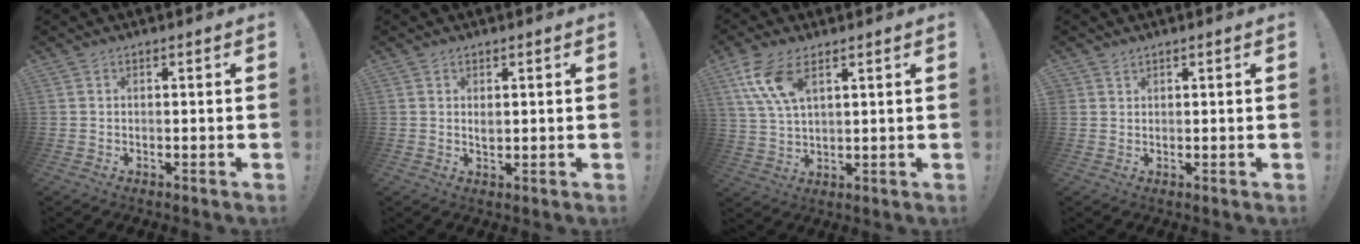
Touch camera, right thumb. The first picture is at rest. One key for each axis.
{"total": 1.5, "fx": 0.6, "fy": 1.0, "fz": 1.0, "tx": -0.012, "ty": -0.002, "tz": 0.009}
{"total": 10.4, "fx": 5.3, "fy": 4.9, "fz": 7.5, "tx": -0.159, "ty": -0.012, "tz": 0.101}
{"total": 1.3, "fx": 1.2, "fy": 0.4, "fz": 0.2, "tx": 0.003, "ty": -0.008, "tz": 0.022}